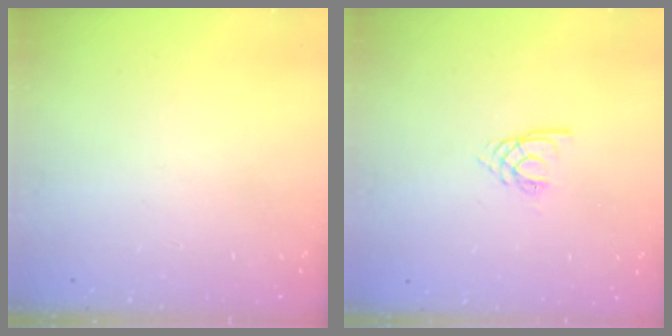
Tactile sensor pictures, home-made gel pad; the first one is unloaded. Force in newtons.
{"total": 2.6, "press": 2.6, "slide": 0.3}